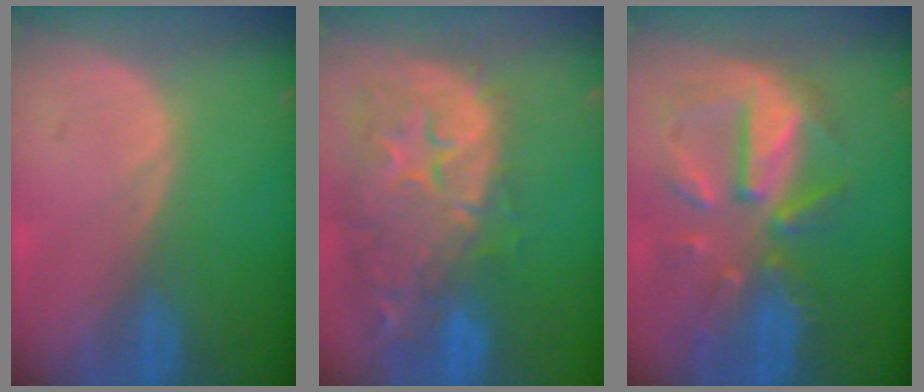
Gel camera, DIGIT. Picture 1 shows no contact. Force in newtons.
{"total": 14.6, "press": 11.8, "slide": 8.6}
{"total": 10.3, "press": 9.2, "slide": 4.5}